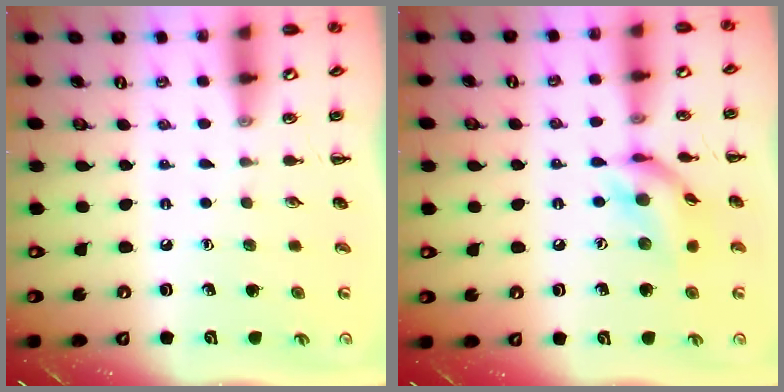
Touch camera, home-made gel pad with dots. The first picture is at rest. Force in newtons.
{"total": 12.6, "press": 12.4, "slide": 1.9}